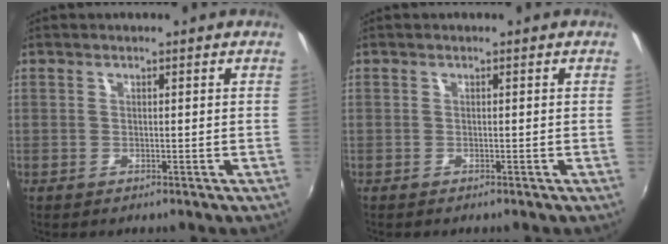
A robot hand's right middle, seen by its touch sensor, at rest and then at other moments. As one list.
[{"total": 0.0}]